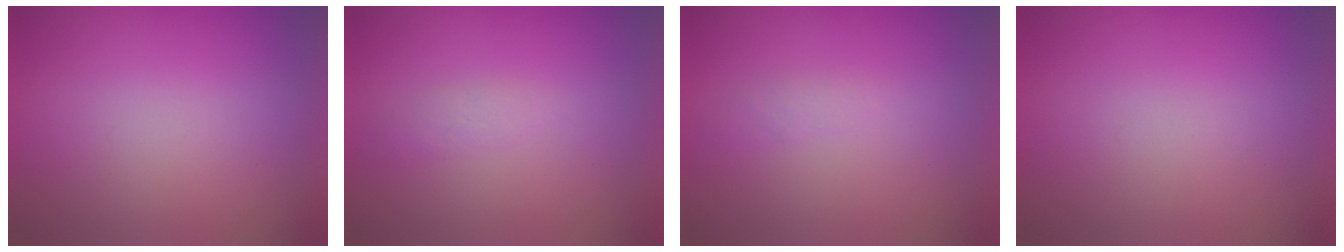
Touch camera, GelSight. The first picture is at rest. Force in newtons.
{"total": 1.4}
{"total": 1.2}
{"total": 0.0}